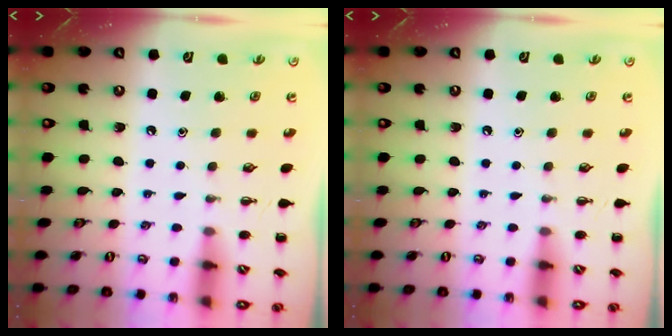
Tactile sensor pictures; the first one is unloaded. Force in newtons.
{"total": 0.0}